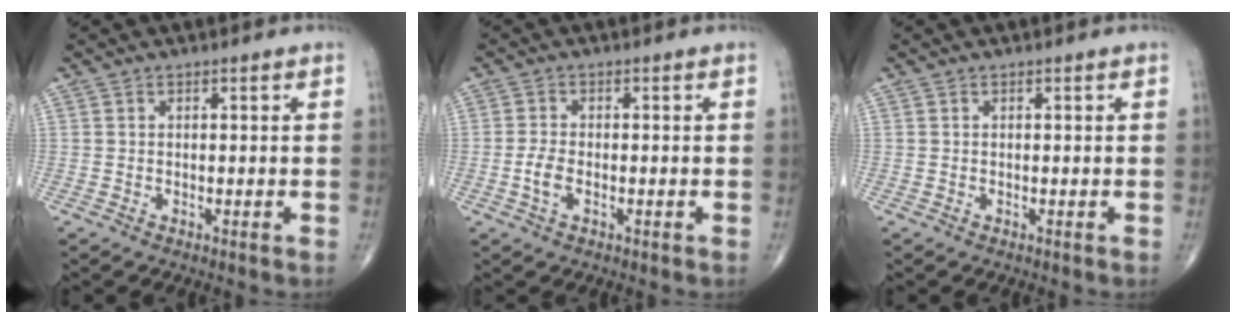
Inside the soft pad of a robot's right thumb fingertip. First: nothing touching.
{"total": 3.2, "force": [-0.9, 1.6, 2.6], "torque": [-0.057, 0.006, -0.019]}
{"total": 0.0}